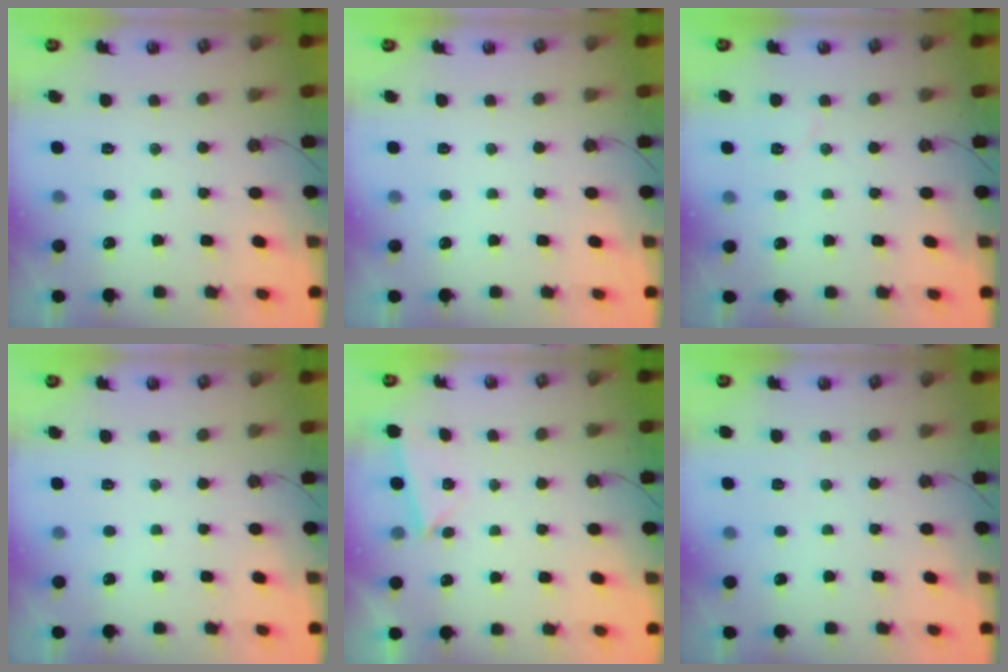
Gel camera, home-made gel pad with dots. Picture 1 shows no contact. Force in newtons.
{"total": 0.0}
{"total": 4.2, "press": 4.0, "slide": 1.3}
{"total": 0.0}
{"total": 2.0, "press": 1.7, "slide": 1.0}
{"total": 2.1, "press": 1.8, "slide": 1.2}